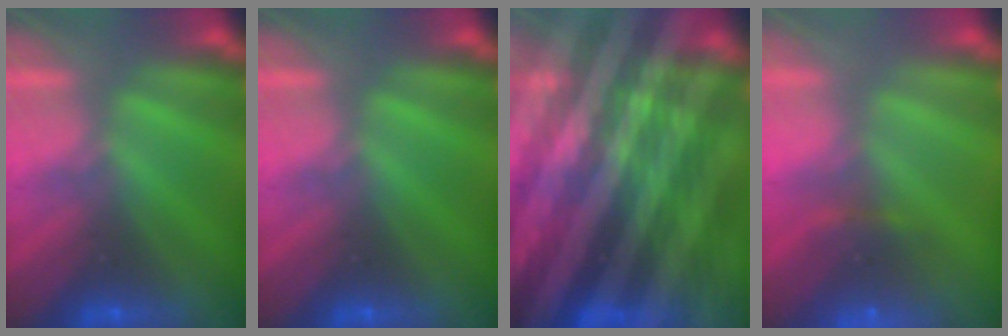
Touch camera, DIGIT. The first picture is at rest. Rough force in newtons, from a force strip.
{"total": 0.0}
{"total": 6.9}
{"total": 5.6}